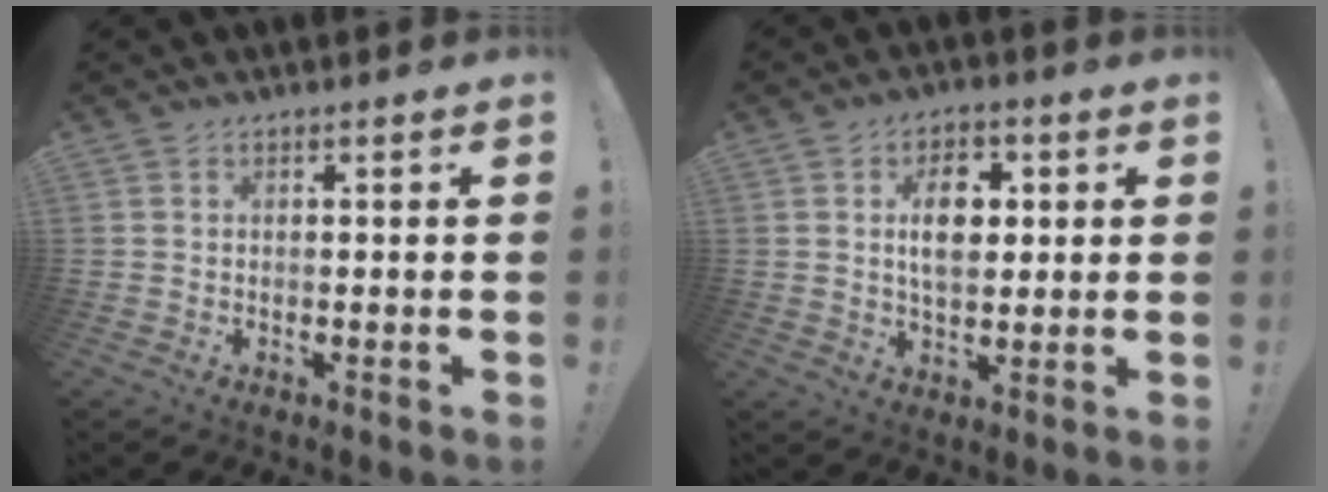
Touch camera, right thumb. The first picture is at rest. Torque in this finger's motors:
{"motor_torque": [-0.10, 0.54, 0.35, 0.62, 0.29]}